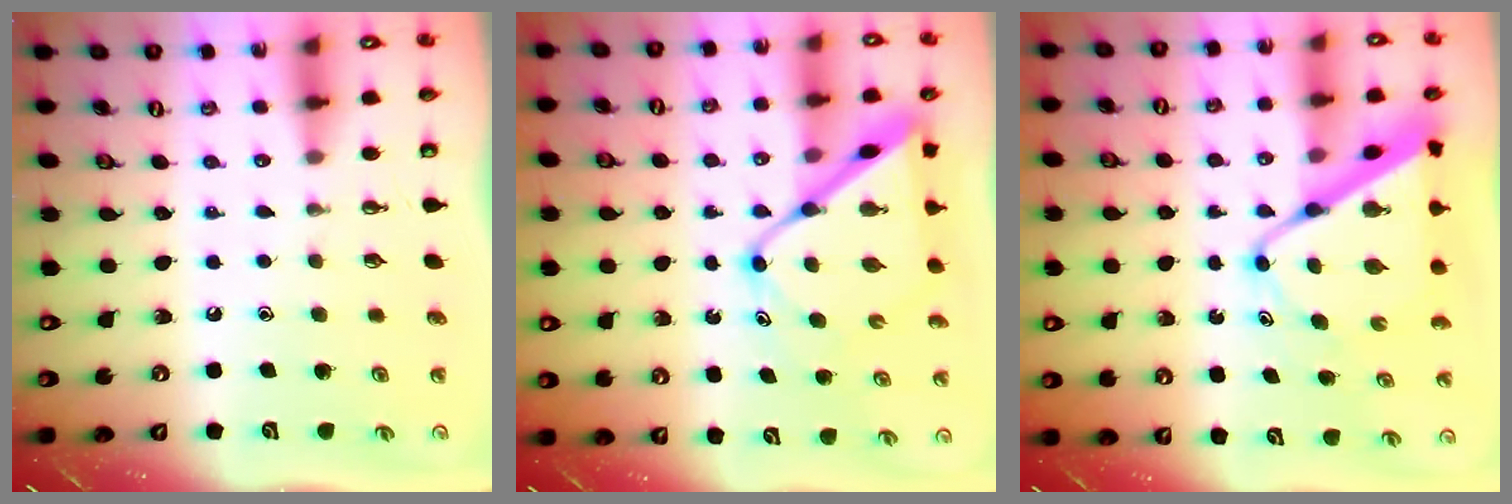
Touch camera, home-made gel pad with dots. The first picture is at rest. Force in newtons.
{"total": 13.8, "press": 13.7, "slide": 1.4}
{"total": 12.2, "press": 12.1, "slide": 1.2}